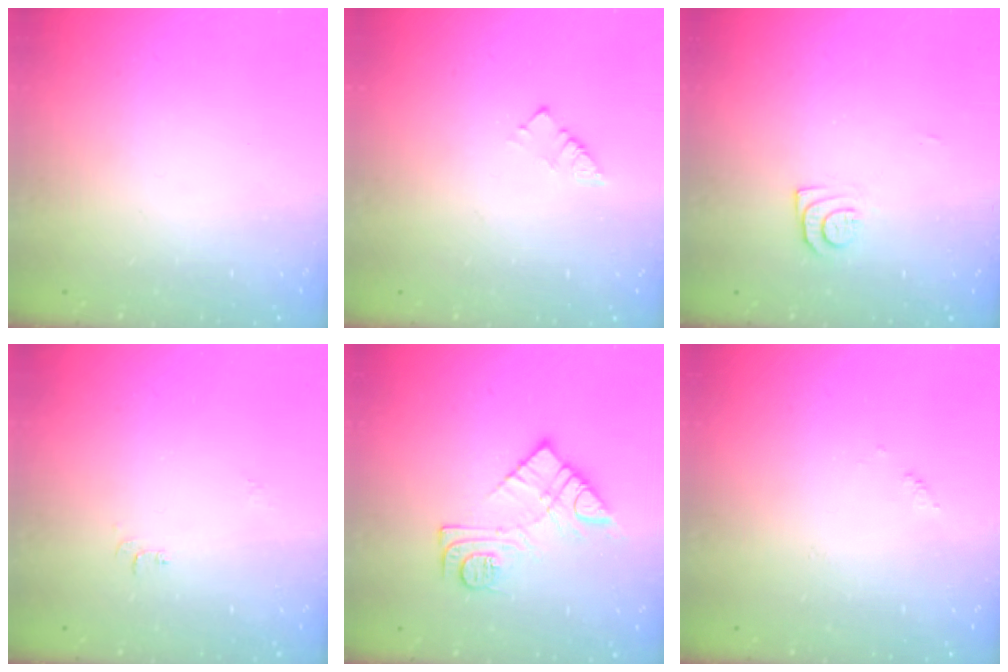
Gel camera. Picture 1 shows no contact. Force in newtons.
{"total": 2.9, "press": 2.9, "slide": 0.2}
{"total": 6.6, "press": 6.5, "slide": 0.8}
{"total": 5.2, "press": 5.2, "slide": 0.6}
{"total": 11.0, "press": 10.9, "slide": 0.7}
{"total": 2.9, "press": 2.9, "slide": 0.5}